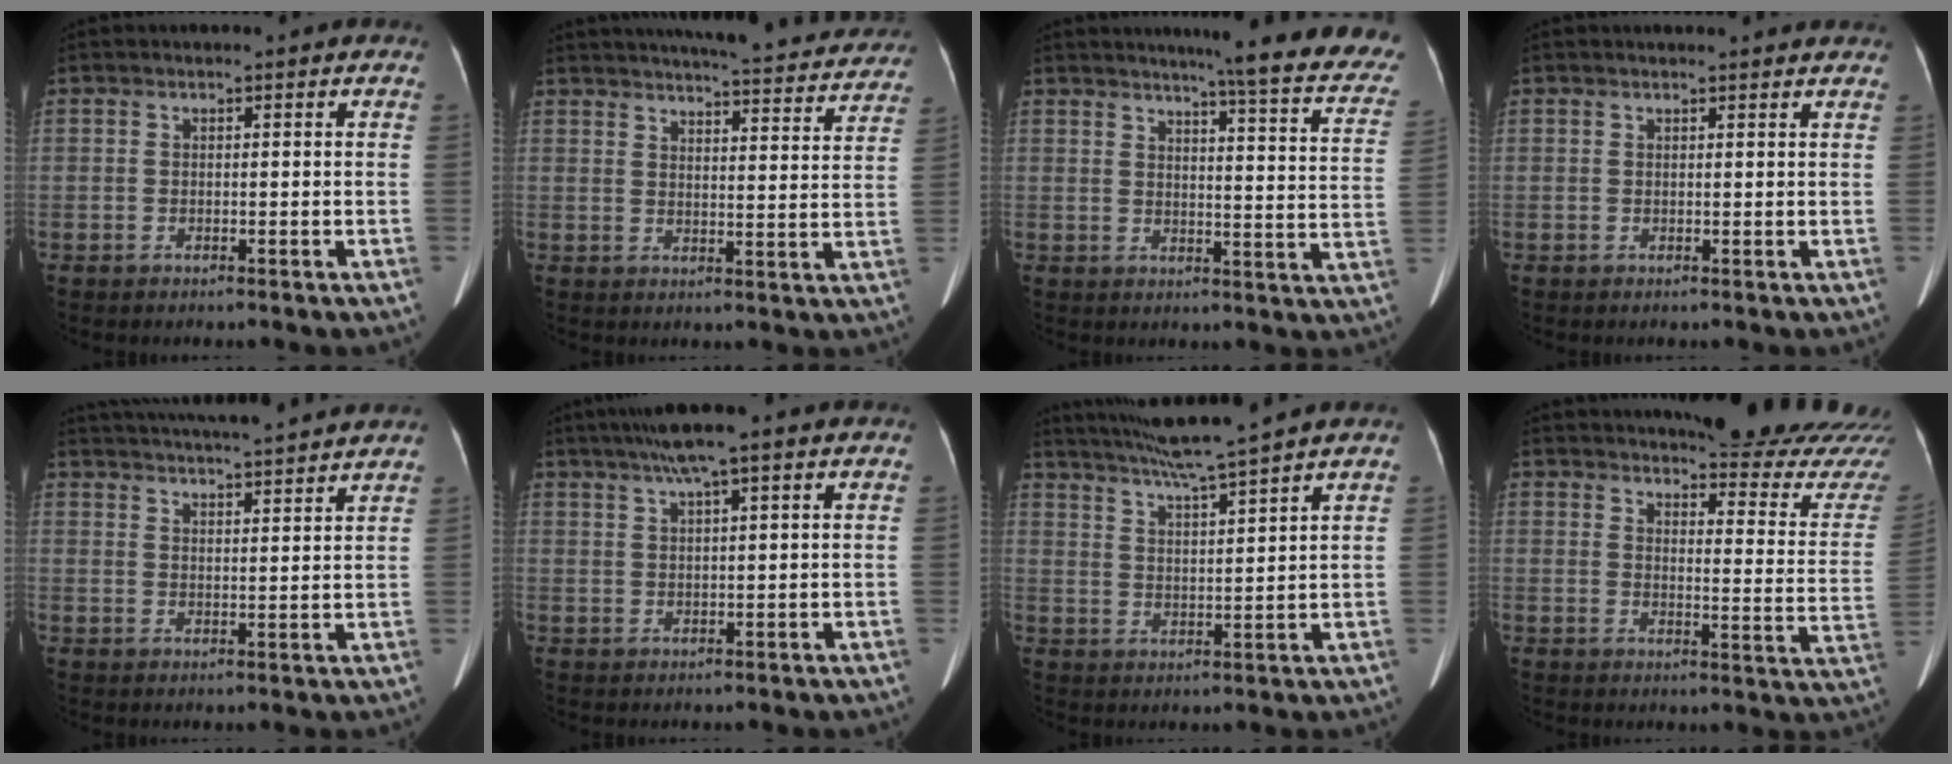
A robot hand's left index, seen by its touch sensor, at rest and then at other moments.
{"total": 23.6, "force": [21.6, 3.9, 8.8], "torque": [-0.123, -0.028, 0.254]}
{"total": 20.2, "force": [17.6, 1.0, 9.9], "torque": [-0.108, -0.070, 0.187]}
{"total": 5.4, "force": [5.1, 0.6, 1.6], "torque": [-0.016, 0.017, 0.048]}
{"total": 17.4, "force": [16.1, 0.9, 6.5], "torque": [-0.112, 0.028, 0.227]}
{"total": 6.5, "force": [4.2, 0.1, 4.9], "torque": [-0.087, 0.027, 0.070]}
{"total": 10.4, "force": [9.0, -1.8, 4.8], "torque": [-0.087, 0.010, 0.150]}
{"total": 21.1, "force": [20.2, 1.0, 6.1], "torque": [-0.072, -0.123, 0.225]}